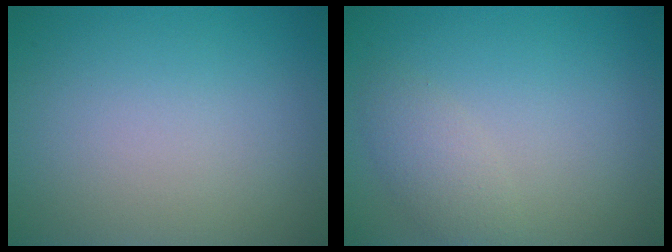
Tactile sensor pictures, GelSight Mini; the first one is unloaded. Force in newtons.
{"total": 2.0, "press": 2.0, "slide": 0.0}